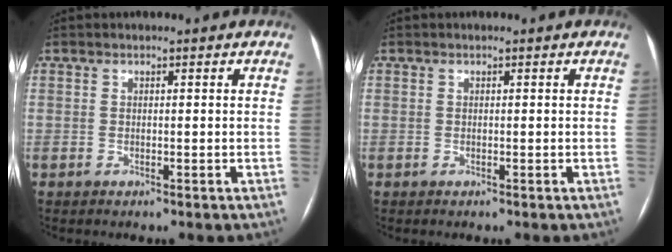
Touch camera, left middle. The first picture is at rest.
{"total": 0.0}